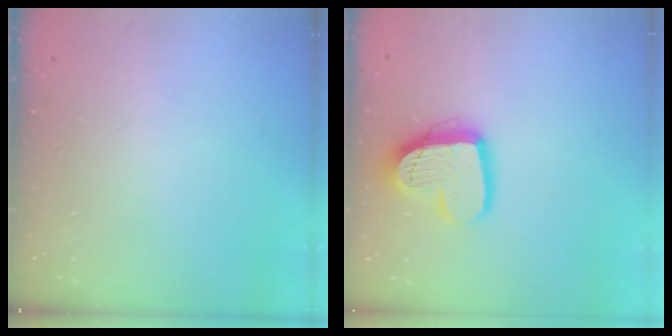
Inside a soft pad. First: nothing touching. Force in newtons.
{"total": 15.3, "press": 15.2, "slide": 1.3}